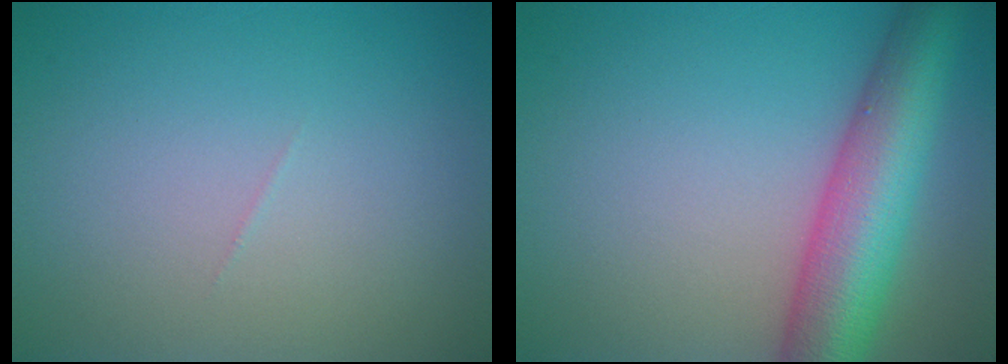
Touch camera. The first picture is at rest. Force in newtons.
{"total": 9.1, "press": 9.1, "slide": 0.2}